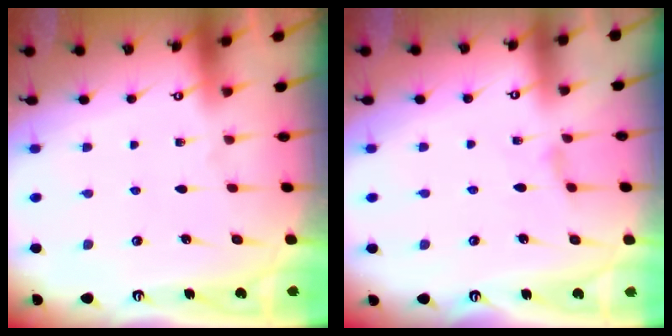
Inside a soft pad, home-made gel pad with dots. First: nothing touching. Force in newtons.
{"total": 0.6, "press": 0.6, "slide": 0.2}